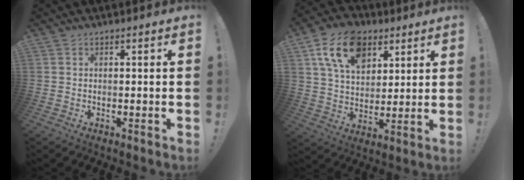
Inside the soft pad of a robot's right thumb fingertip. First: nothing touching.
{"total": 16.6, "force": [8.0, 10.8, 9.7], "torque": [-0.152, -0.030, 0.150]}